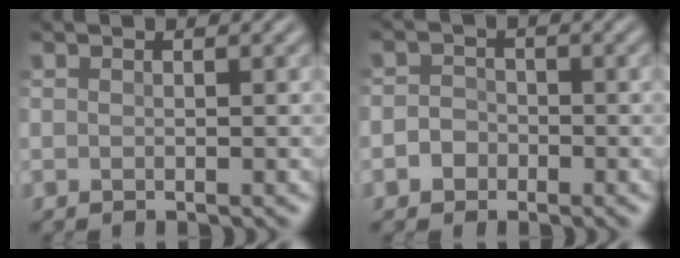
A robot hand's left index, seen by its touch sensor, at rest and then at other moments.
{"total": 1.5, "force": [-0.5, 1.4, 0.3], "torque": [0.008, 0.007, -0.018]}